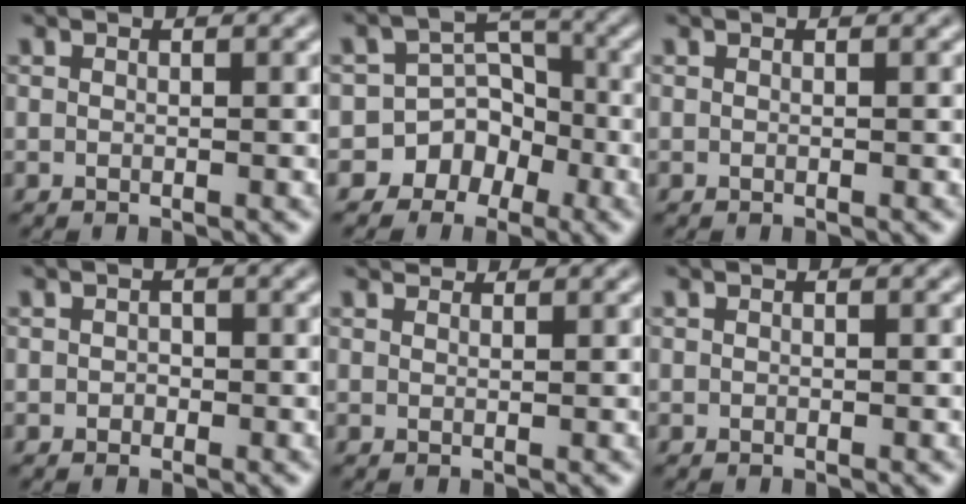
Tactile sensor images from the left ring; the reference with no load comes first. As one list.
[{"total": 7.1, "force": [-4.2, 5.7, 0.8], "torque": [0.031, 0.004, -0.085]}, {"total": 0.0}, {"total": 0.7, "force": [-0.2, 0.7, 0.2], "torque": [-0.001, -0.005, -0.004]}, {"total": 2.2, "force": [2.0, 0.5, 0.7], "torque": [-0.017, -0.006, 0.025]}, {"total": 0.0}]